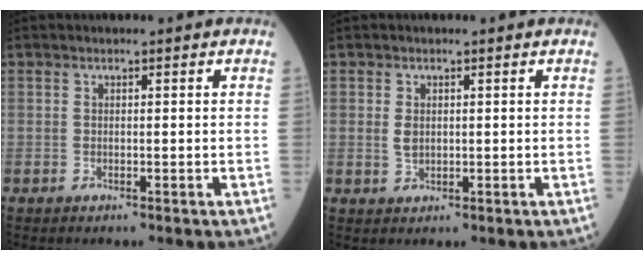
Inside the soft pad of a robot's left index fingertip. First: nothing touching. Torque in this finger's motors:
{"motor_torque": [0.52, -0.20, 0.04, -0.01]}